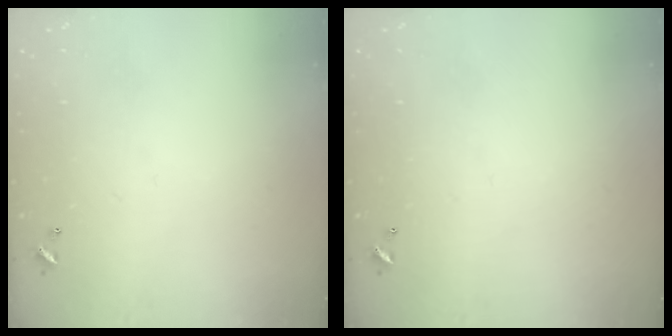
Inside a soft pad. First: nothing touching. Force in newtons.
{"total": 0.0}